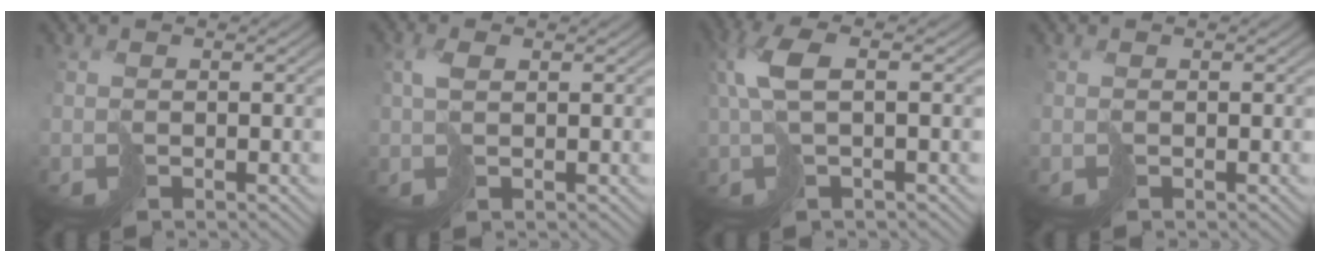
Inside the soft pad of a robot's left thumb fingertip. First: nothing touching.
{"total": 2.0, "force": [0.9, 0.7, 1.6], "torque": [-0.036, 0.004, 0.019]}
{"total": 6.0, "force": [1.3, 2.1, 5.5], "torque": [-0.120, 0.015, 0.022]}
{"total": 0.0}